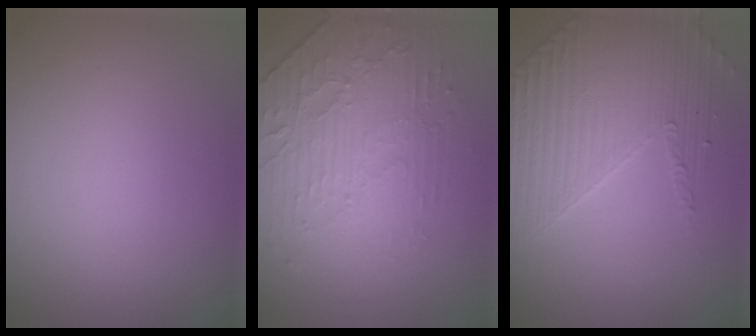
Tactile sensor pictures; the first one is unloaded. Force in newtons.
{"total": 4.7, "press": 3.5, "slide": 3.1}
{"total": 3.8, "press": 3.6, "slide": 1.1}